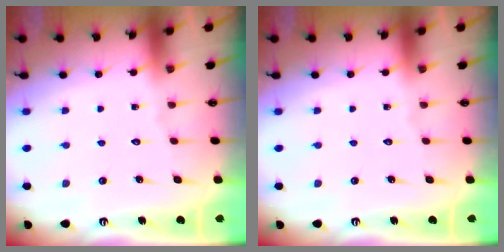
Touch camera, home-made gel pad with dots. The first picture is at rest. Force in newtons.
{"total": 0.0}